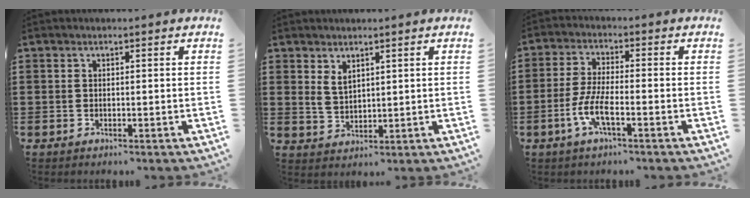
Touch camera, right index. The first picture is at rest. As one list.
[{"total": 2.8, "force": [1.9, 1.5, 1.5], "torque": [-0.034, 0.005, 0.035]}, {"total": 5.8, "force": [-2.8, 1.0, 5.0], "torque": [-0.125, -0.016, -0.060]}]